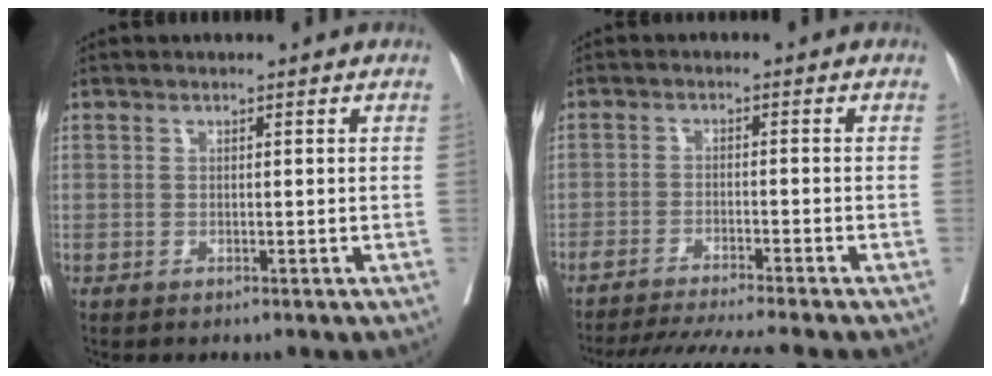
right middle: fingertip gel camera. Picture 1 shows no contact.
{"total": 10.5, "force": [-9.4, -1.2, 4.4], "torque": [-0.050, -0.017, -0.148]}